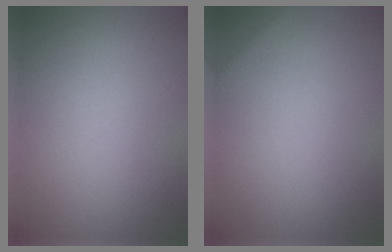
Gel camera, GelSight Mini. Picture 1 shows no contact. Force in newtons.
{"total": 1.3, "press": 1.3, "slide": 0.1}